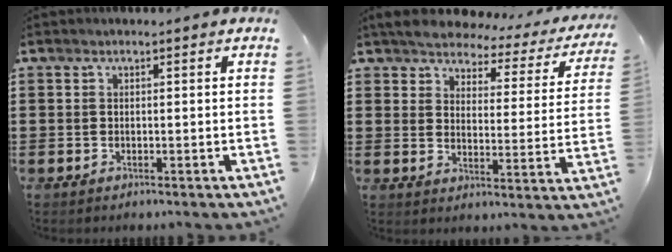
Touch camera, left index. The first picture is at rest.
{"total": 4.4, "force": [4.3, 0.7, 0.8], "torque": [-0.044, -0.031, 0.070]}